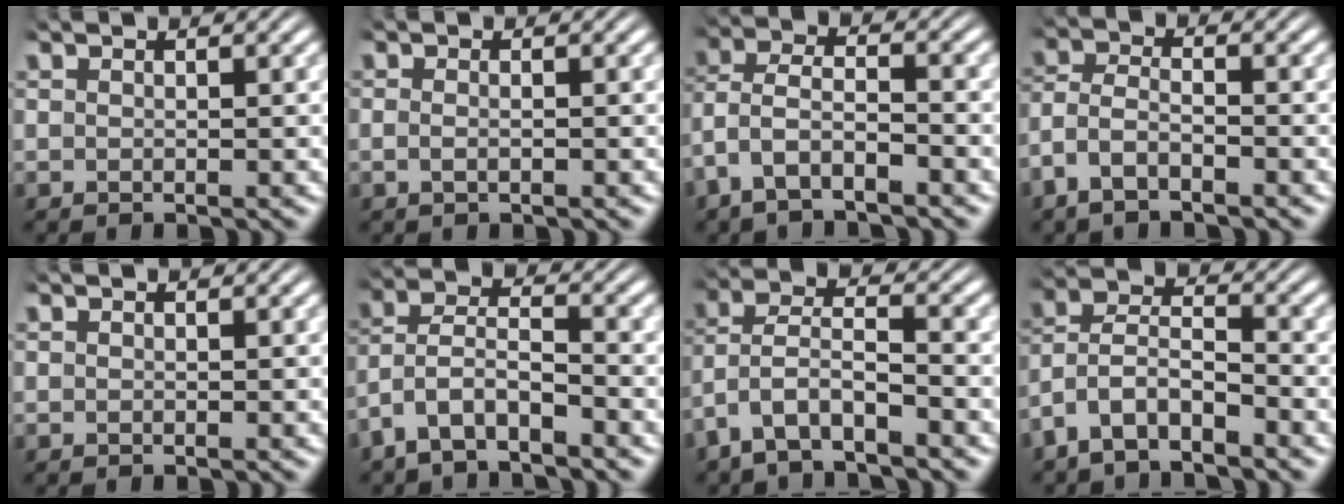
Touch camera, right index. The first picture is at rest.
{"total": 0.8, "force": [-0.3, 0.1, 0.7], "torque": [-0.024, 0.000, -0.005]}
{"total": 4.6, "force": [-1.2, 3.7, 2.5], "torque": [-0.085, -0.023, -0.016]}
{"total": 4.9, "force": [-2.0, 3.8, 2.3], "torque": [-0.074, -0.015, -0.036]}
{"total": 0.0}
{"total": 6.7, "force": [-2.3, 5.6, 2.8], "torque": [-0.102, -0.025, -0.040]}
{"total": 4.8, "force": [-1.2, 3.8, 2.7], "torque": [-0.096, -0.021, -0.014]}
{"total": 7.9, "force": [-2.4, 6.9, 3.1], "torque": [-0.104, -0.023, -0.051]}